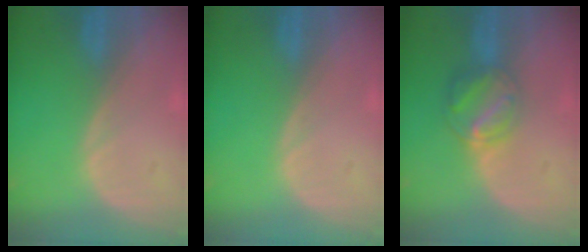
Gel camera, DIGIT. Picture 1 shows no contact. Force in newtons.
{"total": 0.0}
{"total": 6.3, "press": 5.6, "slide": 2.8}